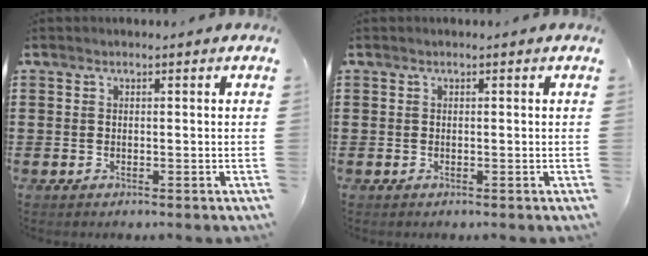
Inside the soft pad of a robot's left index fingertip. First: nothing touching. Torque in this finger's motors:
{"motor_torque": [0.03, -0.08, 0.00, 0.00]}